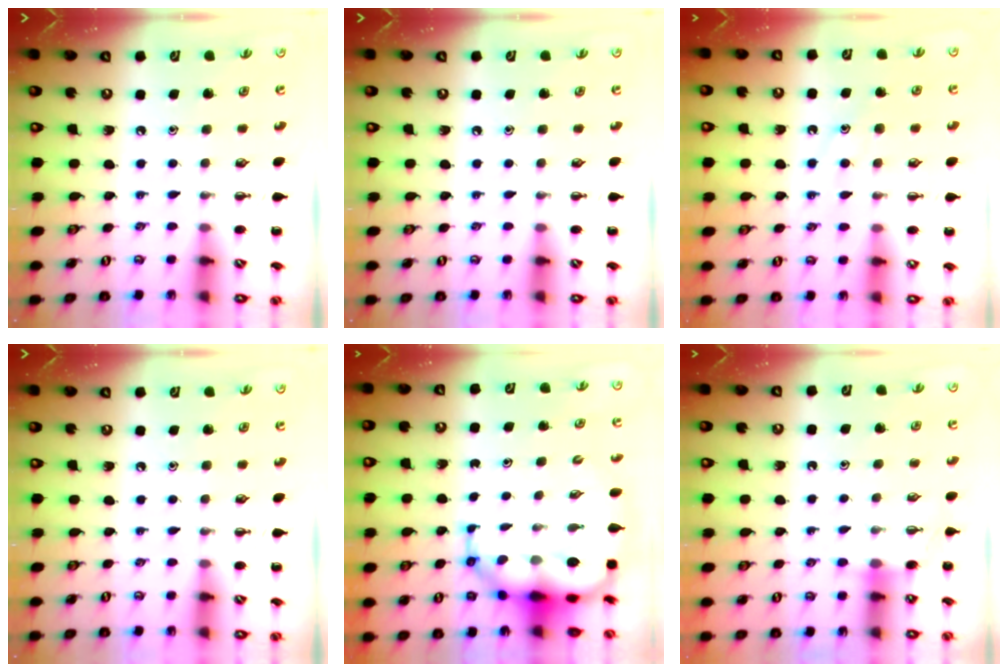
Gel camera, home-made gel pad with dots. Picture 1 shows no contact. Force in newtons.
{"total": 0.0}
{"total": 10.7, "press": 10.6, "slide": 1.4}
{"total": 0.0}
{"total": 9.9, "press": 9.4, "slide": 2.9}
{"total": 3.4, "press": 3.3, "slide": 1.0}